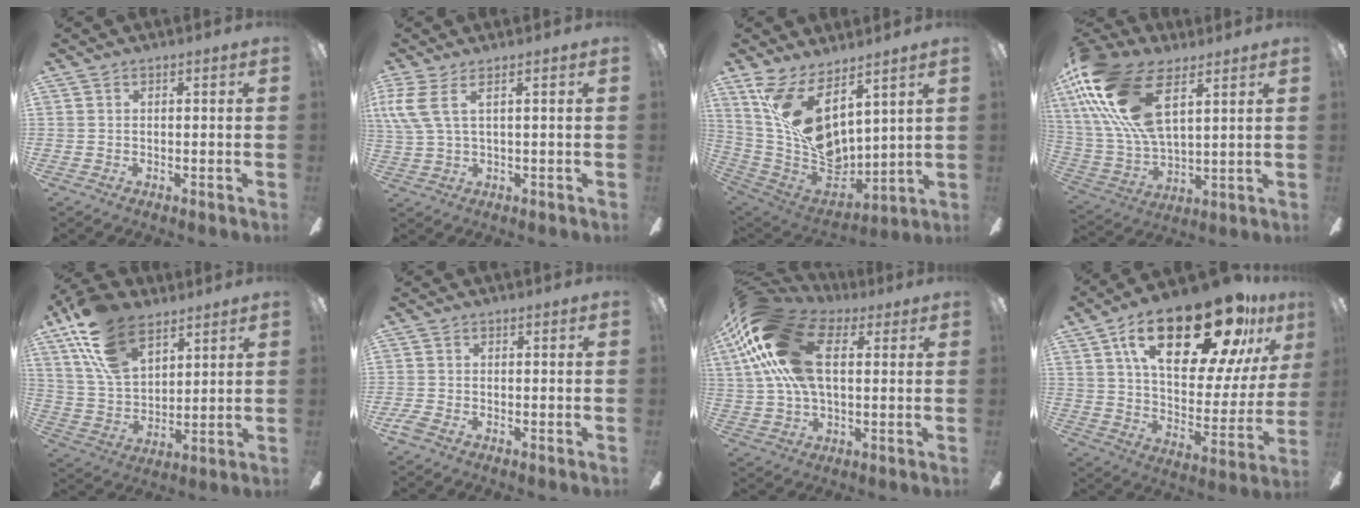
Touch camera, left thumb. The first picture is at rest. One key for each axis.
{"total": 6.3, "fx": 2.3, "fy": 2.0, "fz": 5.5, "tx": -0.121, "ty": -0.007, "tz": 0.042}
{"total": 18.6, "fx": 7.8, "fy": 9.8, "fz": 13.8, "tx": -0.282, "ty": -0.052, "tz": 0.148}
{"total": 23.9, "fx": 10.8, "fy": 11.6, "fz": 17.9, "tx": -0.380, "ty": -0.022, "tz": 0.191}
{"total": 18.1, "fx": 11.2, "fy": 10.2, "fz": 9.9, "tx": -0.216, "ty": -0.036, "tz": 0.209}
{"total": 2.1, "fx": -1.1, "fy": 1.2, "fz": 1.3, "tx": -0.033, "ty": 0.000, "tz": -0.024}
{"total": 24.4, "fx": 7.0, "fy": 14.3, "fz": 18.5, "tx": -0.383, "ty": 0.007, "tz": 0.119}
{"total": 29.2, "fx": 16.2, "fy": 12.7, "fz": 20.7, "tx": -0.335, "ty": -0.074, "tz": 0.272}